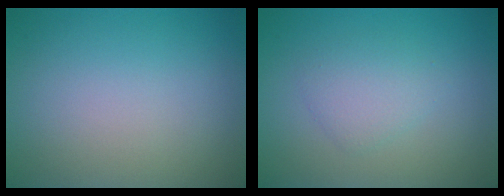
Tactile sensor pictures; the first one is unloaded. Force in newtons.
{"total": 2.2, "press": 2.2, "slide": 0.0}